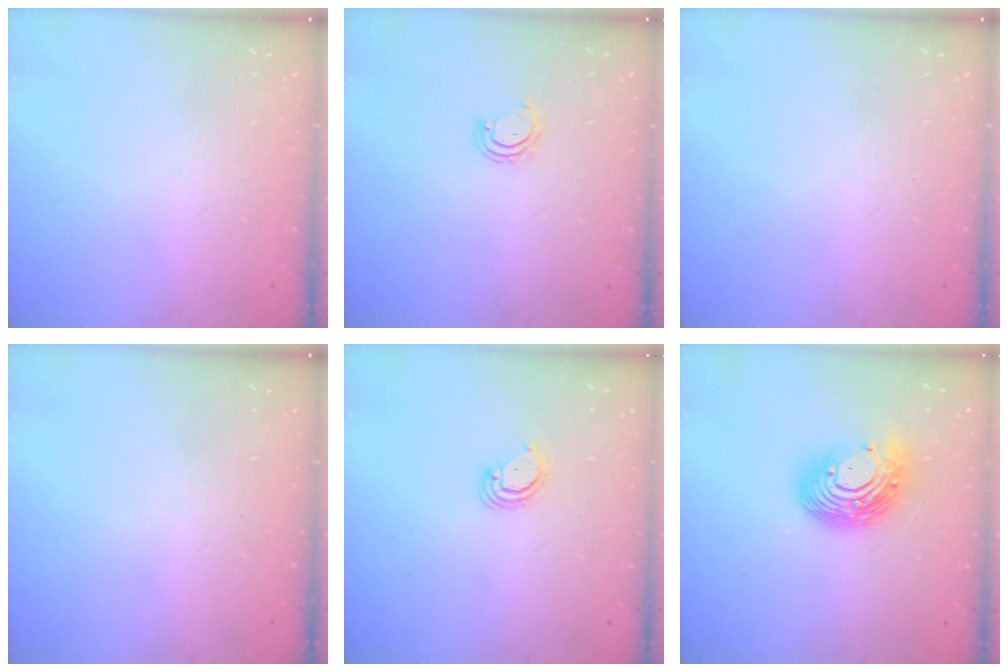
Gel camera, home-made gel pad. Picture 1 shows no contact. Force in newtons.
{"total": 4.1, "press": 4.1, "slide": 0.3}
{"total": 0.0}
{"total": 0.0}
{"total": 2.9, "press": 2.9, "slide": 0.2}
{"total": 14.5, "press": 14.4, "slide": 1.3}